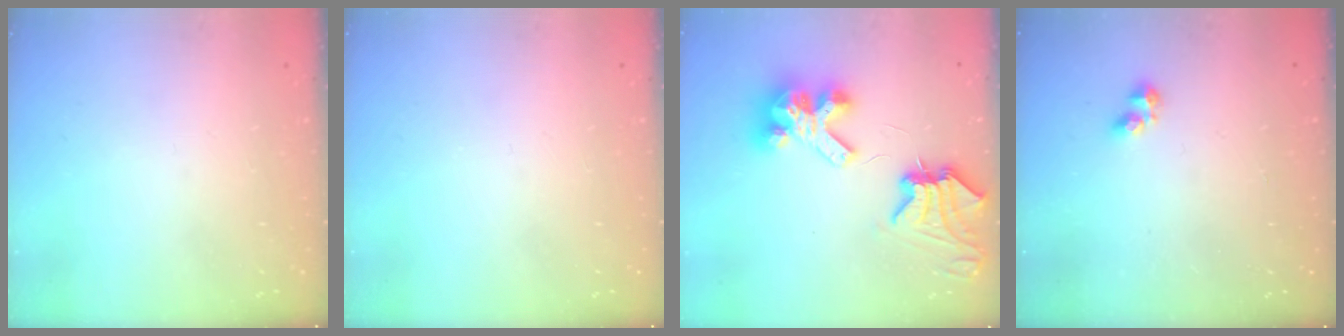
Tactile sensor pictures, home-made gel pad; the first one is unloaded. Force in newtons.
{"total": 0.0}
{"total": 10.0, "press": 10.0, "slide": 1.0}
{"total": 2.8, "press": 2.7, "slide": 0.5}